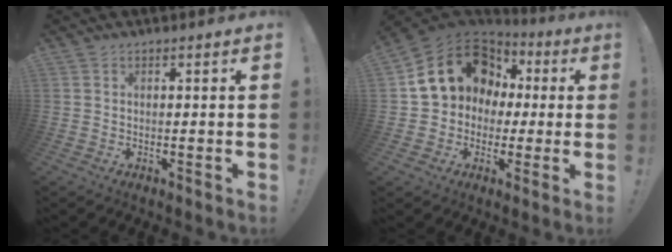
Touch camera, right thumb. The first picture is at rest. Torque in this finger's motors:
{"motor_torque": [2.07, 2.93, 1.18, -0.05, 0.05]}